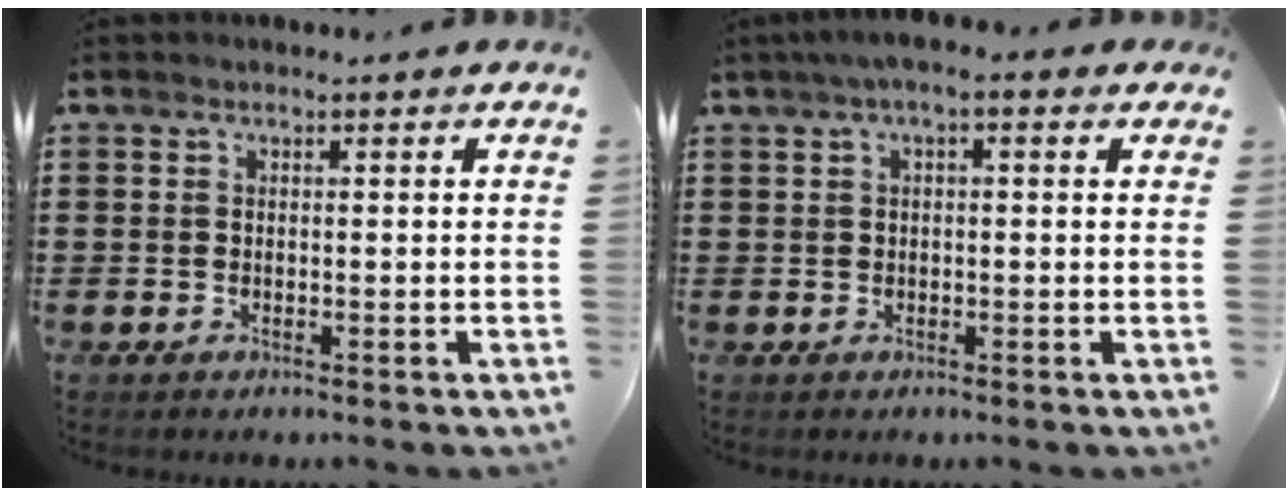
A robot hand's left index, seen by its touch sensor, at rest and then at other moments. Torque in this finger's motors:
{"motor_torque": [2.14, 0.00, 0.76, 0.20]}